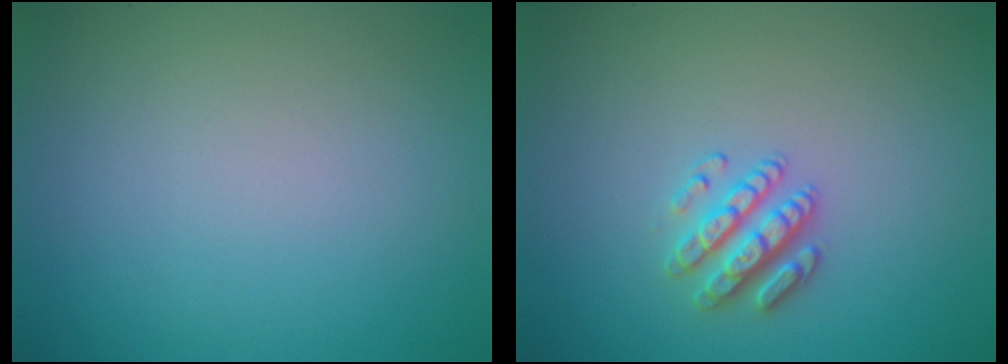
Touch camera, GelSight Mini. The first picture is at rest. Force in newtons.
{"total": 2.6, "press": 2.6, "slide": 0.6}